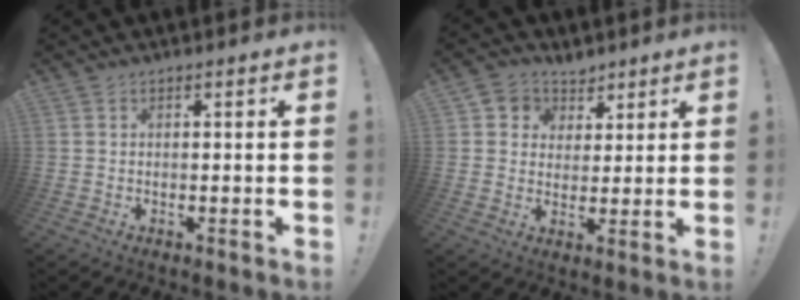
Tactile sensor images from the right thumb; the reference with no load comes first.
{"total": 6.3, "force": [2.7, 5.6, 0.4], "torque": [-0.007, -0.020, 0.055]}